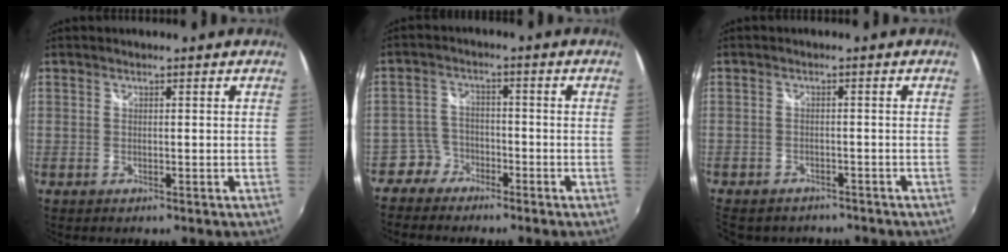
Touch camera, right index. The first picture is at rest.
{"total": 4.6, "force": [-3.5, 2.9, -0.6], "torque": [0.004, 0.017, -0.070]}
{"total": 7.0, "force": [-5.8, 3.4, 1.9], "torque": [-0.055, -0.017, -0.088]}